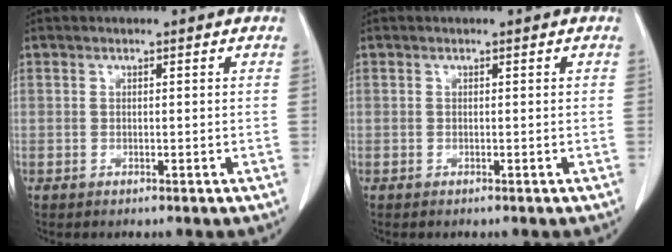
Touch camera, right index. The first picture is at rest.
{"total": 0.0}